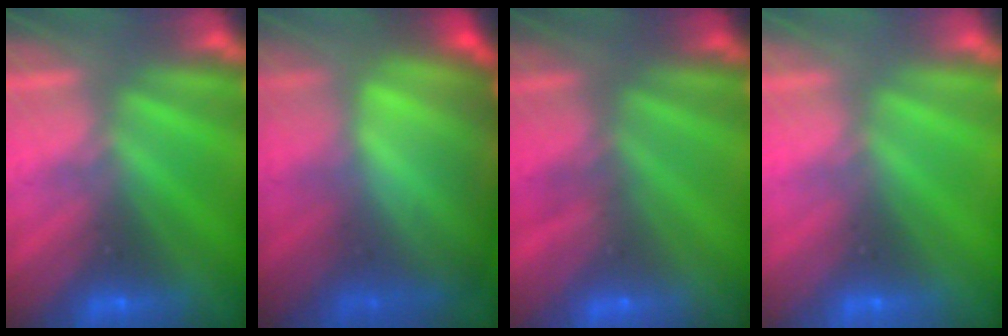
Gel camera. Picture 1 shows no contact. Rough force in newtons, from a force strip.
{"total": 9.4}
{"total": 1.9}
{"total": 1.5}